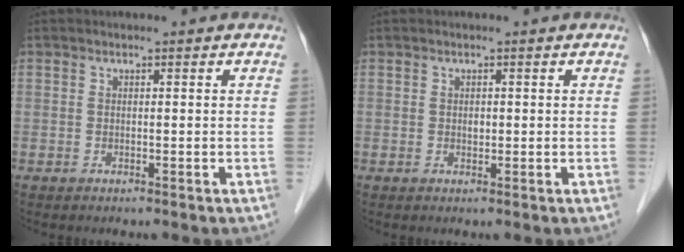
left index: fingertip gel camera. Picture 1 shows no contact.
{"total": 0.7, "force": [0.1, 0.5, 0.5], "torque": [-0.008, 0.001, 0.001]}